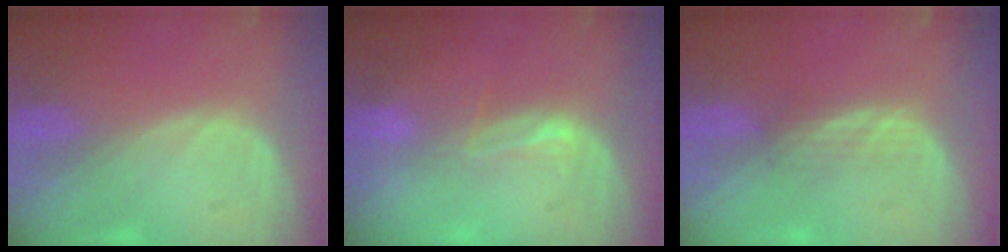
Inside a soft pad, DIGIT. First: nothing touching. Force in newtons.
{"total": 2.7, "press": 2.3, "slide": 1.5}
{"total": 2.2, "press": 2.2, "slide": 0.4}